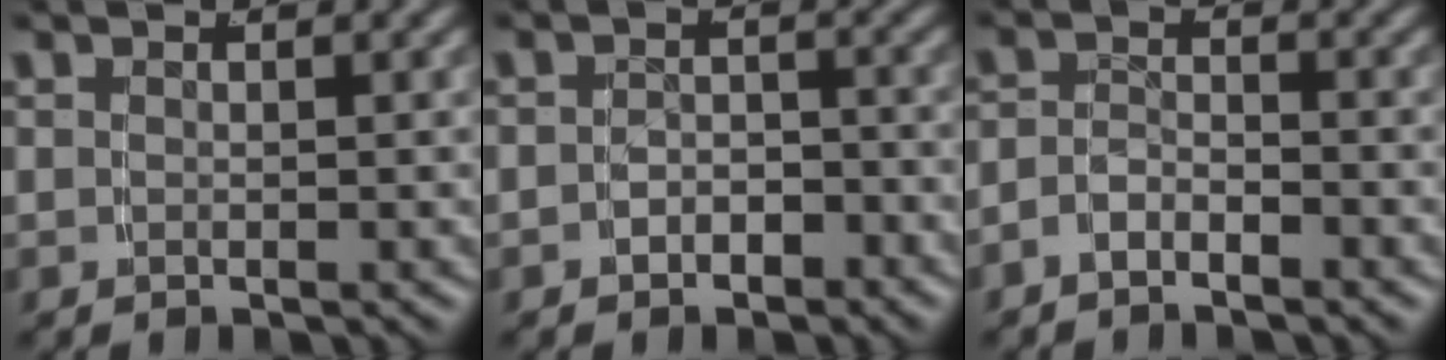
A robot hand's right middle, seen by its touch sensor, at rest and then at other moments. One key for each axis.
{"total": 2.2, "fx": -1.7, "fy": 1.3, "fz": 0.4, "tx": -0.003, "ty": -0.002, "tz": -0.031}
{"total": 2.5, "fx": -2.0, "fy": 1.1, "fz": 0.9, "tx": -0.020, "ty": -0.008, "tz": -0.036}